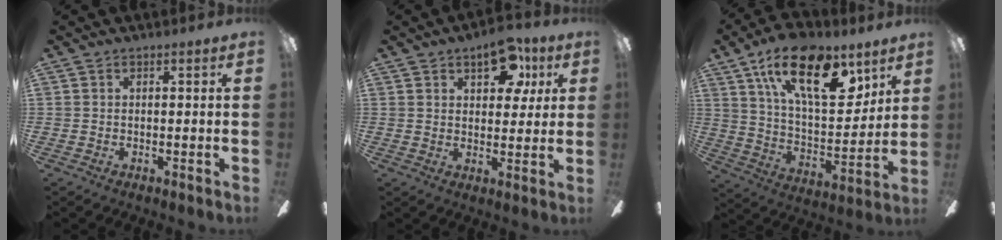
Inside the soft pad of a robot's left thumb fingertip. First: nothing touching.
{"total": 11.0, "force": [5.6, 6.1, 7.3], "torque": [-0.078, -0.016, 0.092]}
{"total": 24.0, "force": [12.9, 11.2, 16.8], "torque": [-0.261, -0.052, 0.223]}